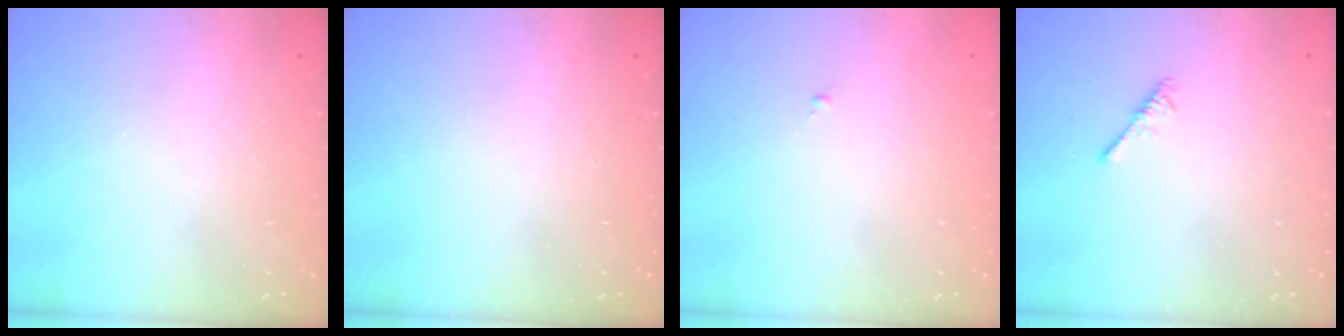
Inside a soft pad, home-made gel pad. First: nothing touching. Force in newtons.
{"total": 0.0}
{"total": 0.0}
{"total": 2.2, "press": 2.1, "slide": 0.5}